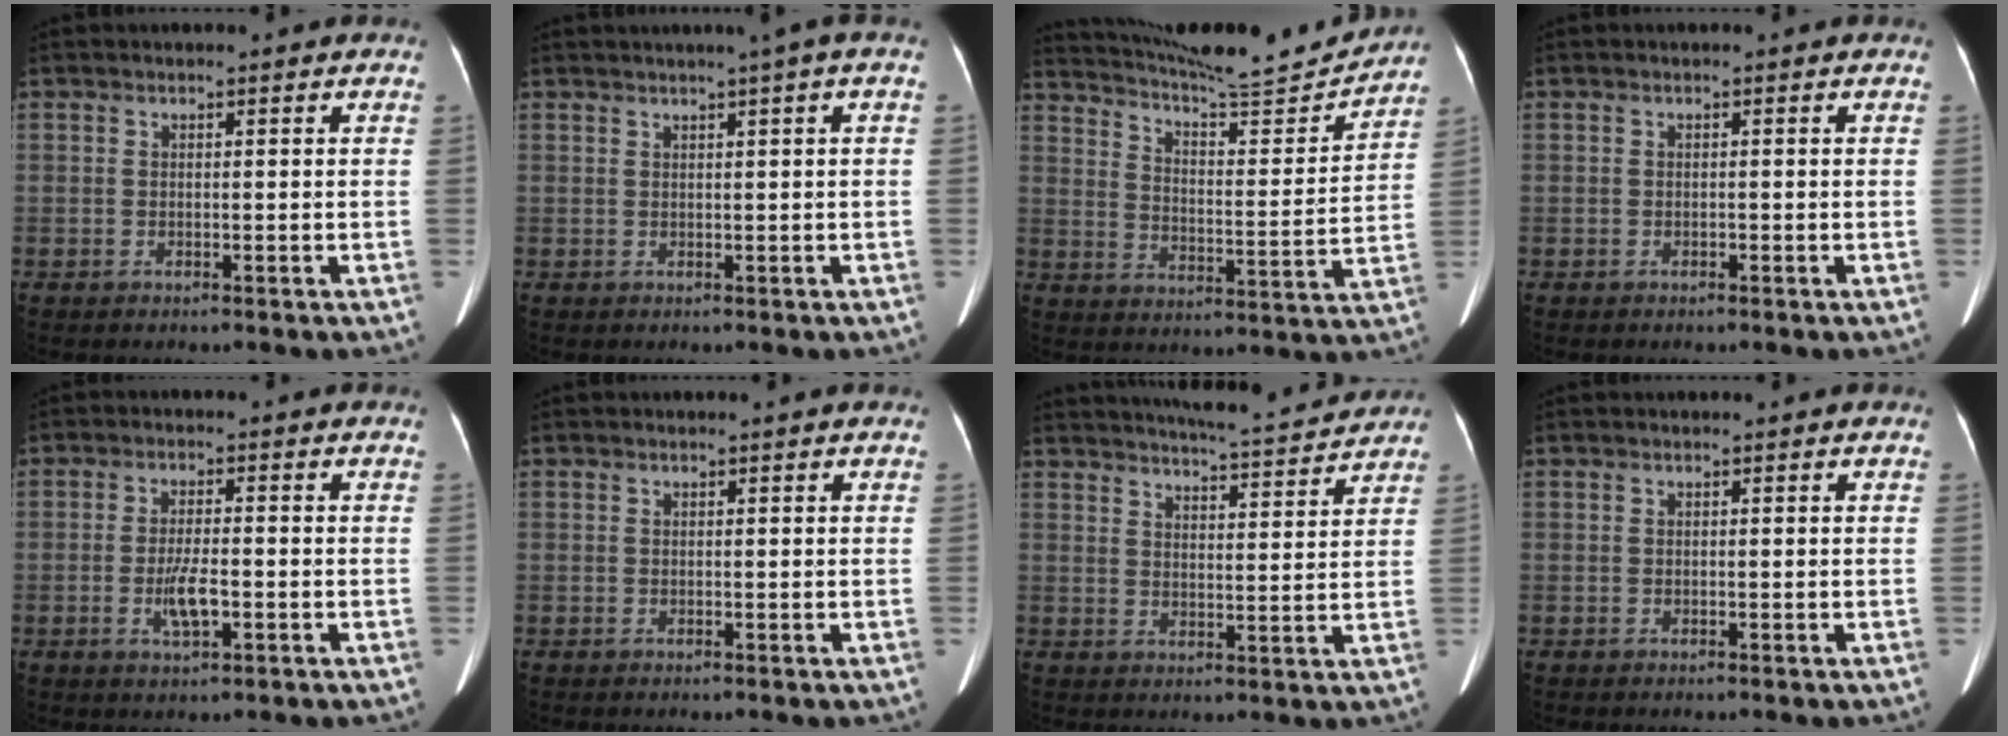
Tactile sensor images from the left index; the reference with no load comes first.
{"total": 3.0, "force": [1.6, -0.6, 2.4], "torque": [-0.036, 0.012, 0.025]}
{"total": 17.8, "force": [17.1, 0.1, 4.8], "torque": [-0.091, -0.039, 0.250]}
{"total": 0.0}
{"total": 4.3, "force": [-1.3, 1.0, 4.0], "torque": [-0.081, -0.003, -0.021]}
{"total": 0.0}
{"total": 12.4, "force": [11.8, 0.8, 3.8], "torque": [-0.062, 0.004, 0.156]}
{"total": 0.0}